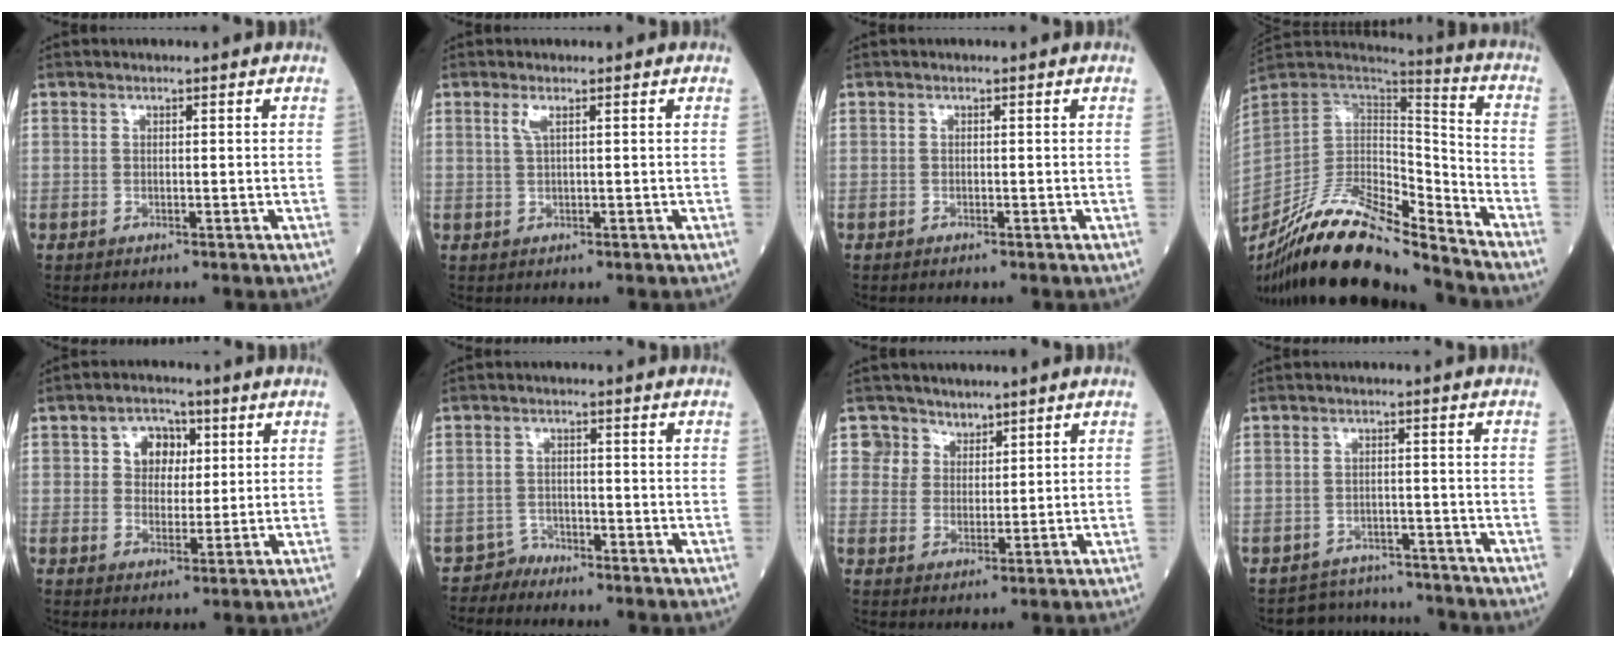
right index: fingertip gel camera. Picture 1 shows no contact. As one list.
[{"total": 1.6, "force": [0.8, 0.1, 1.4], "torque": [-0.039, 0.002, 0.016]}, {"total": 0.0}, {"total": 21.1, "force": [-17.4, 3.5, 11.3], "torque": [-0.241, 0.004, -0.321]}, {"total": 6.1, "force": [1.7, 5.0, 3.0], "torque": [-0.044, 0.018, 0.030]}, {"total": 6.2, "force": [-5.9, 1.3, -1.2], "torque": [0.015, 0.016, -0.111]}, {"total": 4.1, "force": [3.0, 2.7, -0.9], "torque": [0.030, -0.005, 0.049]}, {"total": 6.1, "force": [-5.4, 2.3, -1.3], "torque": [0.022, 0.028, -0.074]}]